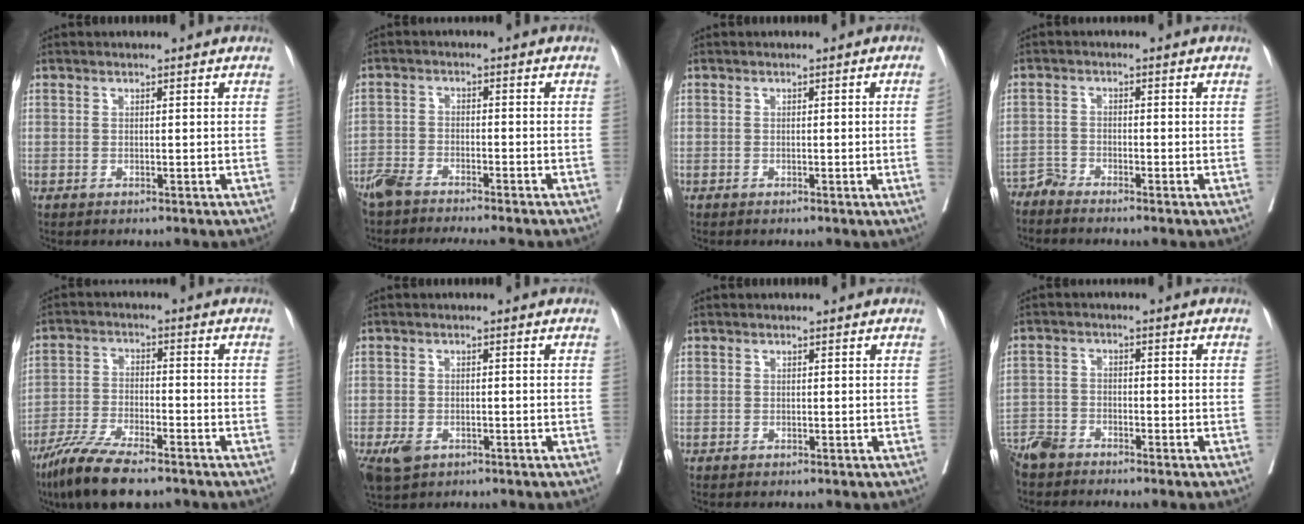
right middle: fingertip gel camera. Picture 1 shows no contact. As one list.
[{"total": 9.8, "force": [-8.7, 0.9, 4.4], "torque": [-0.068, -0.012, -0.141]}, {"total": 1.7, "force": [-0.3, -0.6, 1.6], "torque": [-0.017, -0.001, -0.003]}, {"total": 2.3, "force": [-2.2, -0.5, -0.3], "torque": [0.011, -0.009, -0.046]}, {"total": 10.7, "force": [-8.1, 2.2, 6.7], "torque": [-0.122, -0.023, -0.144]}, {"total": 4.4, "force": [-2.3, 2.8, 2.5], "torque": [-0.049, -0.006, -0.032]}, {"total": 0.0}, {"total": 4.2, "force": [-4.0, 0.8, 0.9], "torque": [-0.009, -0.010, -0.080]}]